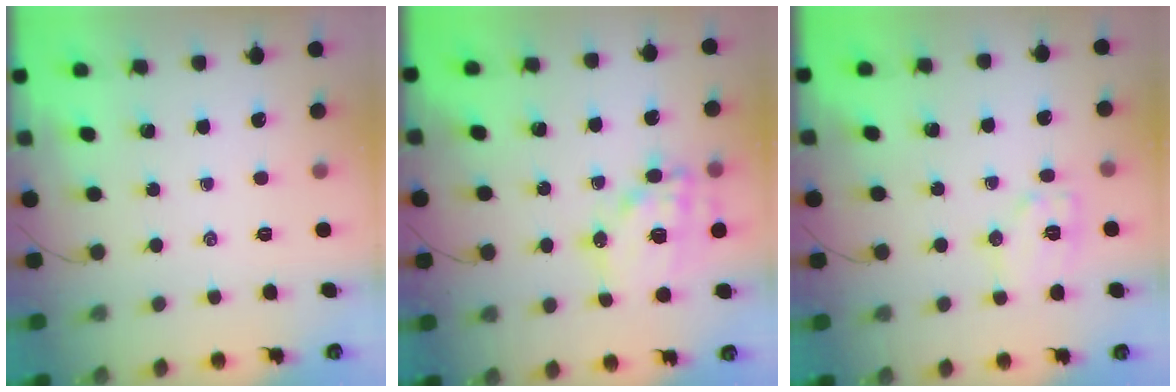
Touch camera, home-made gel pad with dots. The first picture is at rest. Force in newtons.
{"total": 15.3, "press": 15.0, "slide": 3.1}
{"total": 8.0, "press": 8.0, "slide": 0.3}